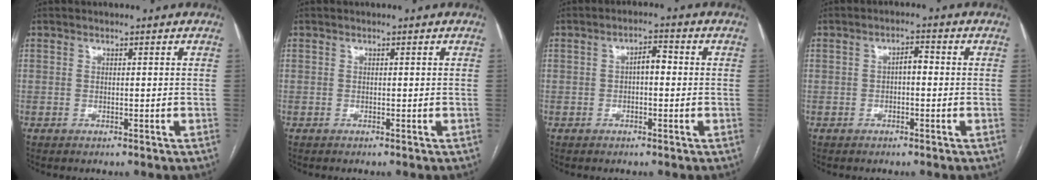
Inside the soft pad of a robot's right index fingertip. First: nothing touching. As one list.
[{"total": 0.0}, {"total": 3.0, "force": [-0.1, 1.3, 2.7], "torque": [-0.040, 0.015, -0.004]}, {"total": 2.3, "force": [-0.2, 1.0, 2.0], "torque": [-0.030, 0.010, -0.006]}]